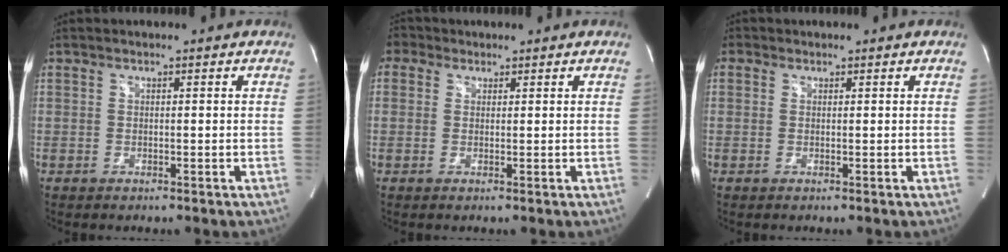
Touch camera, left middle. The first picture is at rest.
{"total": 3.0, "force": [1.5, 2.5, 0.8], "torque": [-0.019, 0.022, 0.027]}
{"total": 1.3, "force": [0.5, 1.1, 0.4], "torque": [-0.006, 0.006, 0.005]}